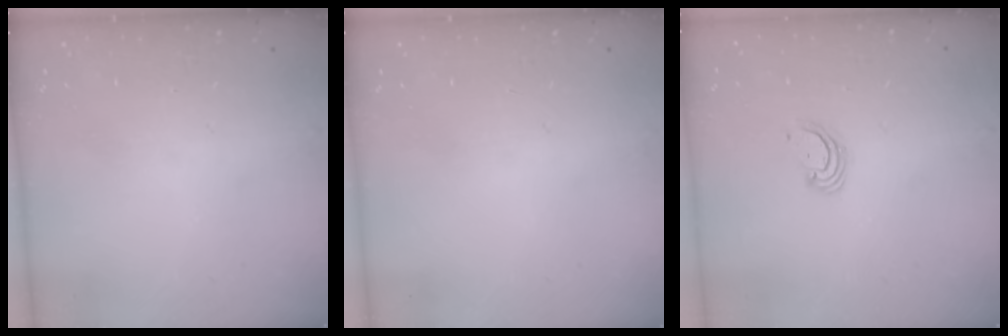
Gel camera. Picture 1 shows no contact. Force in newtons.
{"total": 0.0}
{"total": 2.4, "press": 2.4, "slide": 0.2}